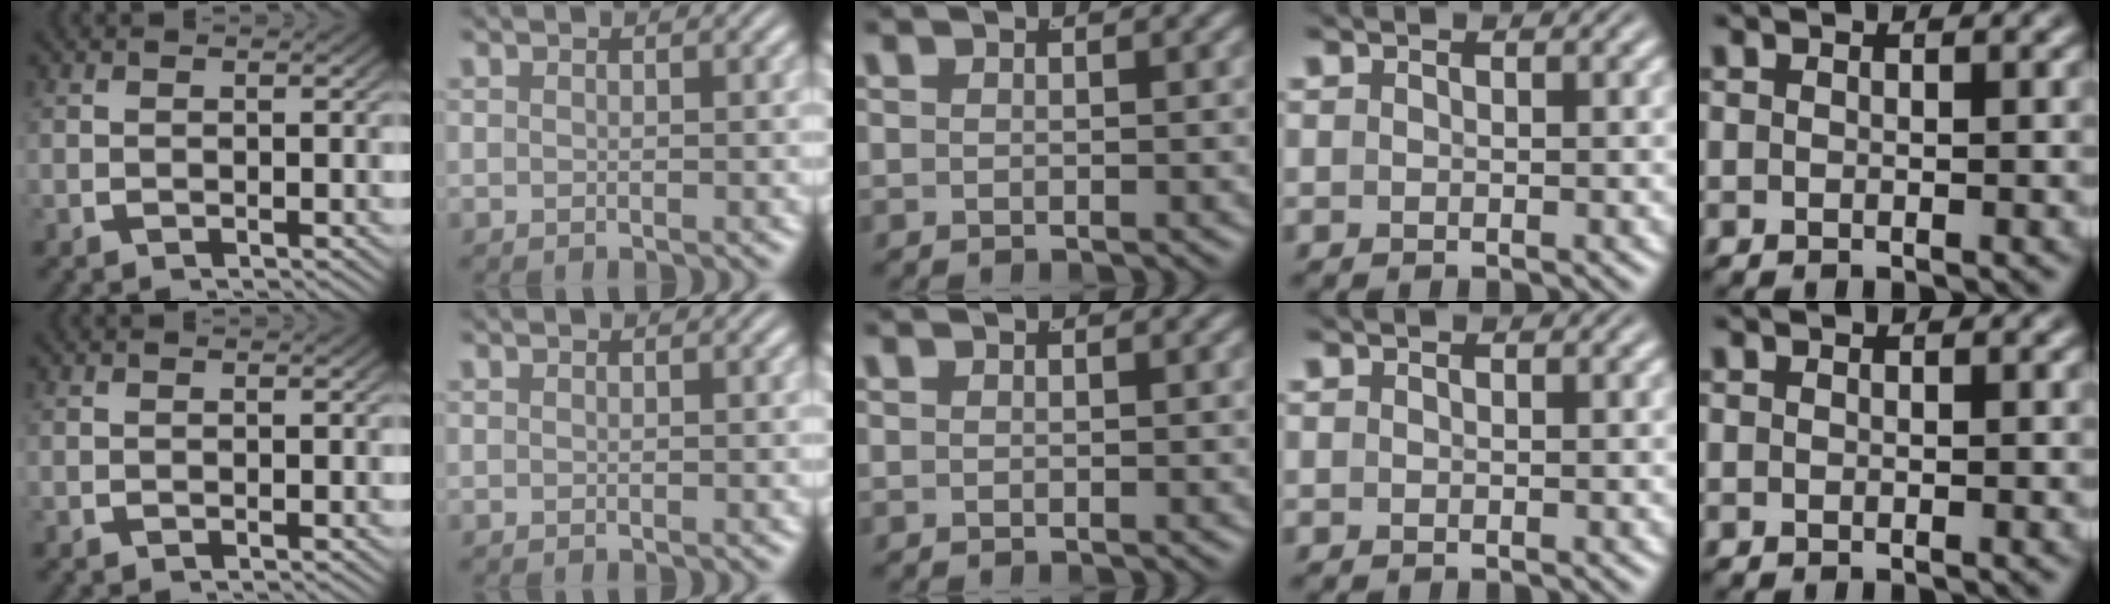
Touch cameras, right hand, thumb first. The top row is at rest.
{}